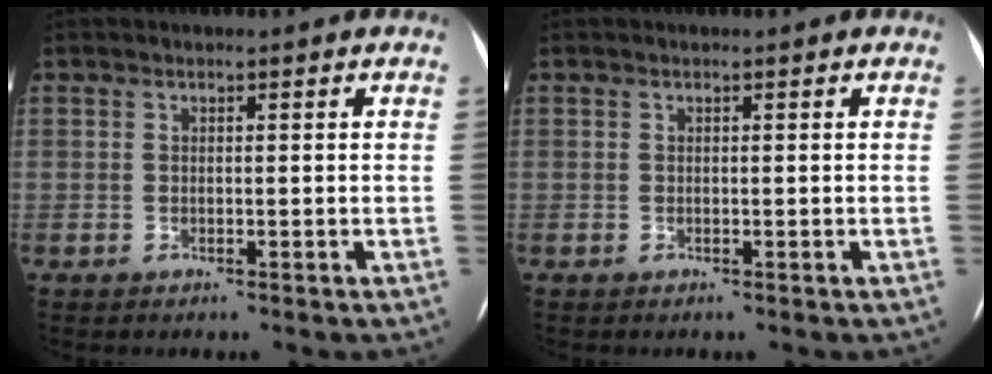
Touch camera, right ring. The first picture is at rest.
{"total": 0.0}